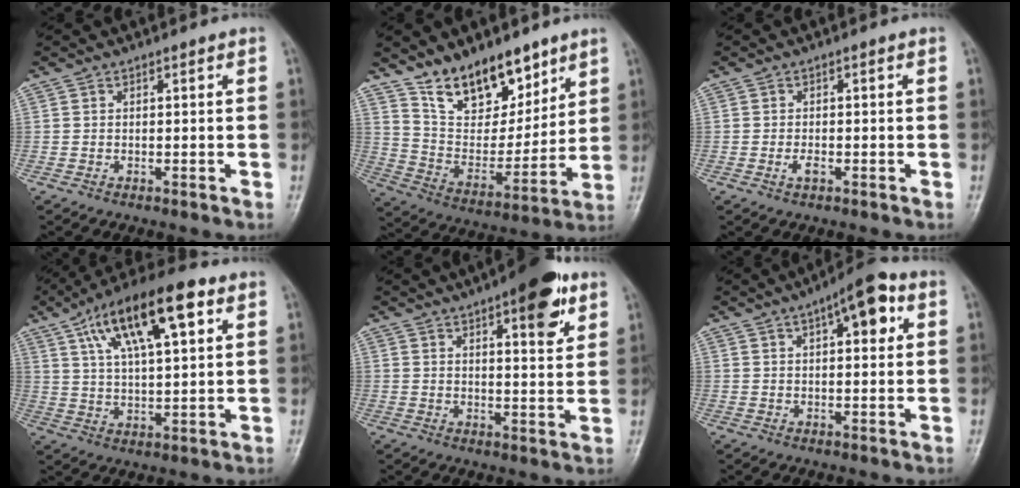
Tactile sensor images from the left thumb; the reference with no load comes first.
{"total": 16.1, "force": [11.3, 8.1, 8.0], "torque": [-0.076, -0.072, 0.209]}
{"total": 1.7, "force": [-0.7, 0.7, 1.3], "torque": [-0.027, 0.002, -0.013]}
{"total": 17.6, "force": [7.9, 6.3, 14.4], "torque": [-0.228, -0.004, 0.132]}
{"total": 11.4, "force": [6.0, 3.7, 9.0], "torque": [-0.099, -0.024, 0.077]}
{"total": 9.1, "force": [3.5, 3.4, 7.7], "torque": [-0.091, 0.008, 0.044]}